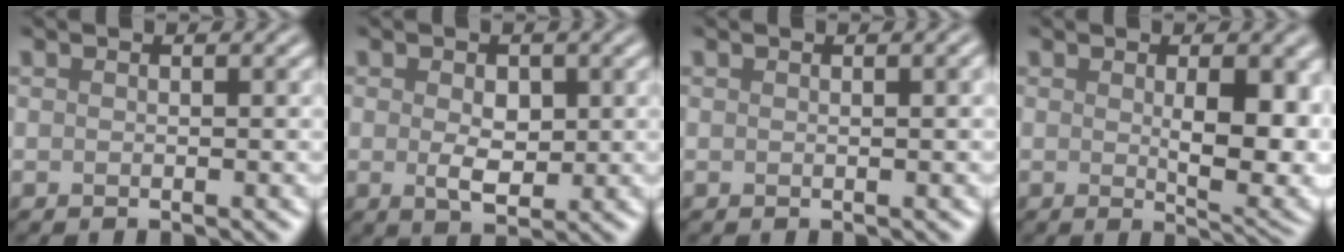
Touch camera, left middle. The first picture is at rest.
{"total": 2.6, "force": [0.2, 1.6, 2.1], "torque": [-0.038, -0.002, 0.008]}
{"total": 1.4, "force": [0.3, 0.6, 1.2], "torque": [-0.008, 0.004, -0.001]}
{"total": 6.2, "force": [0.4, 2.0, 5.9], "torque": [-0.079, -0.008, 0.018]}